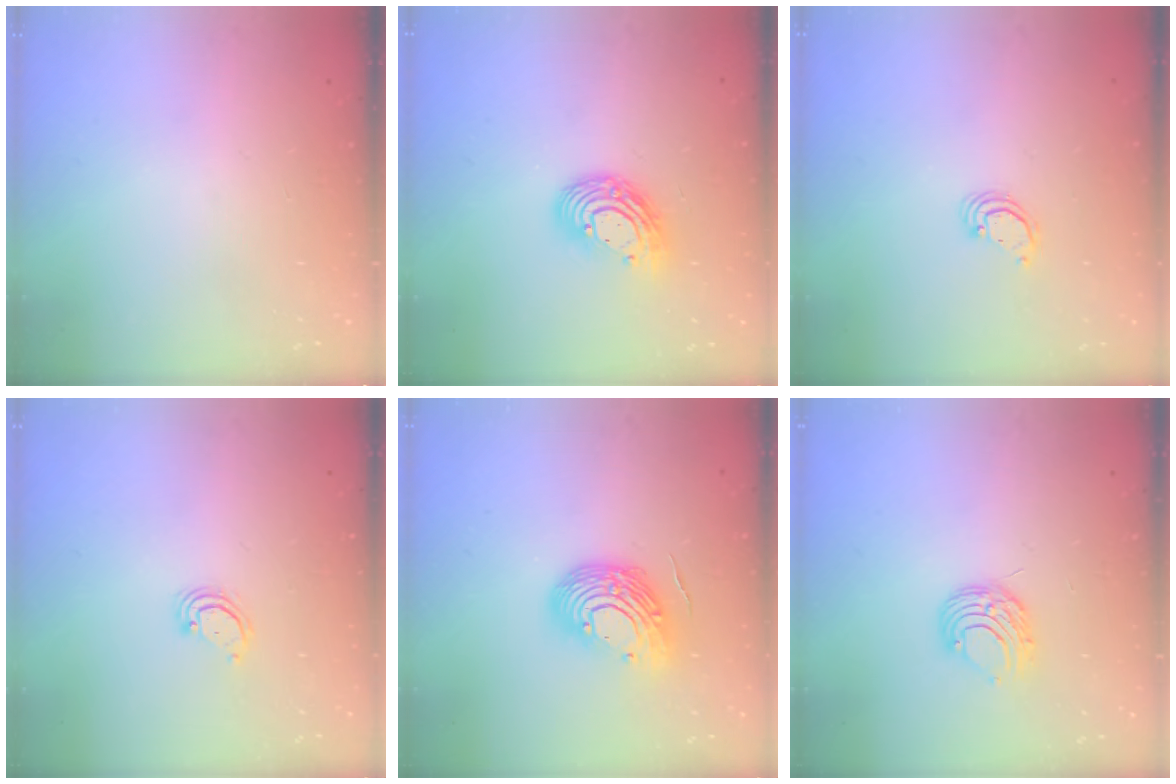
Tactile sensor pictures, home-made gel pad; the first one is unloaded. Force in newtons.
{"total": 11.7, "press": 11.7, "slide": 0.9}
{"total": 2.2, "press": 2.2, "slide": 0.2}
{"total": 2.8, "press": 2.8, "slide": 0.2}
{"total": 12.9, "press": 12.7, "slide": 2.1}
{"total": 7.4, "press": 7.4, "slide": 0.7}